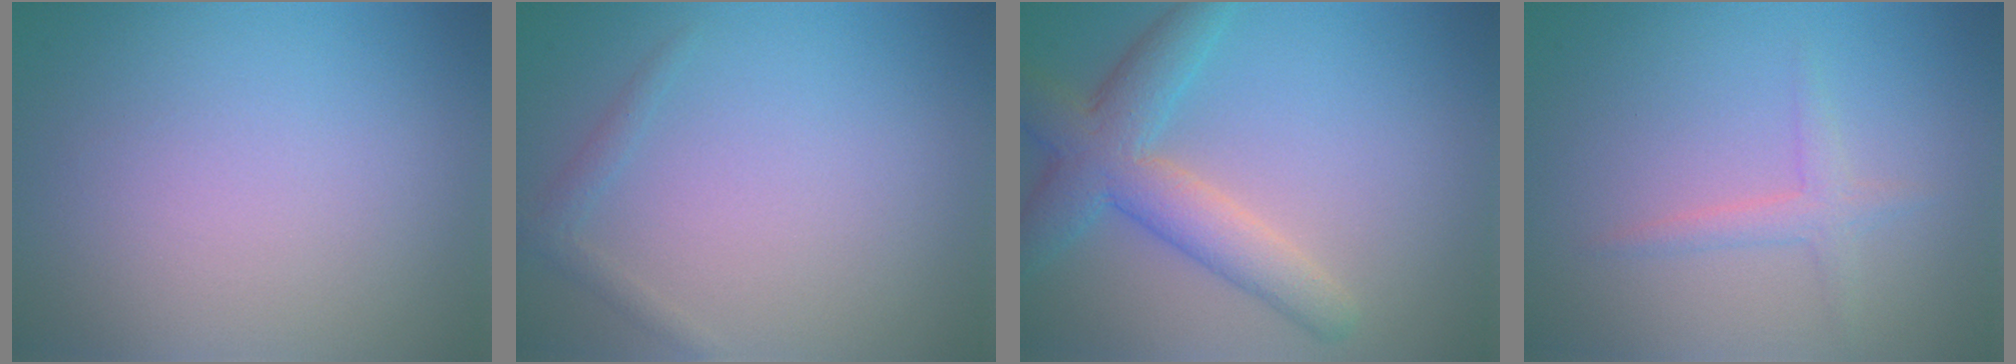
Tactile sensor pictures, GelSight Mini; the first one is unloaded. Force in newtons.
{"total": 1.1, "press": 1.1, "slide": 0.1}
{"total": 5.7, "press": 5.7, "slide": 0.1}
{"total": 1.7, "press": 1.7, "slide": 0.1}